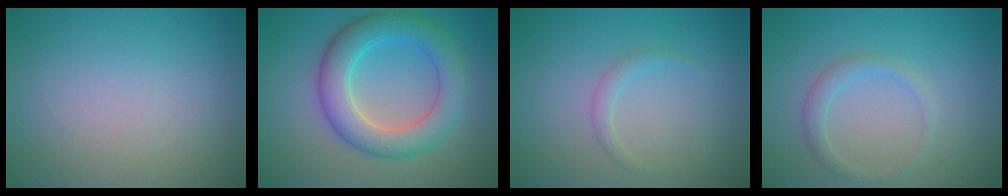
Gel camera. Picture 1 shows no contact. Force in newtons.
{"total": 6.3, "press": 6.3, "slide": 0.2}
{"total": 1.0, "press": 1.0, "slide": 0.1}
{"total": 1.7, "press": 1.7, "slide": 0.1}